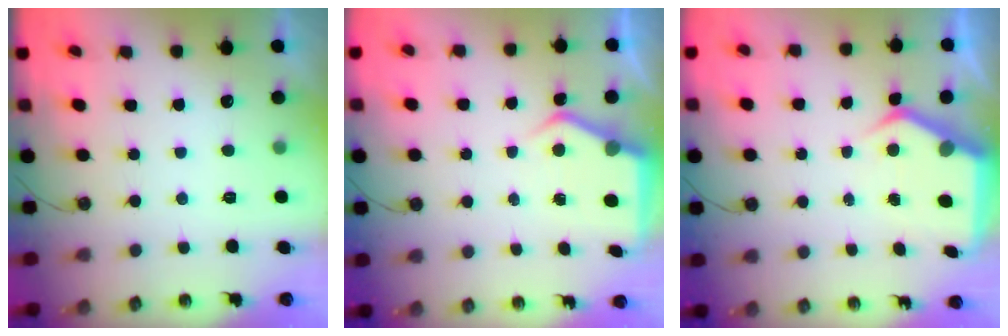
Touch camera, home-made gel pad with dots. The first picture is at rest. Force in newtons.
{"total": 5.0, "press": 5.0, "slide": 0.4}
{"total": 7.2, "press": 7.2, "slide": 0.7}